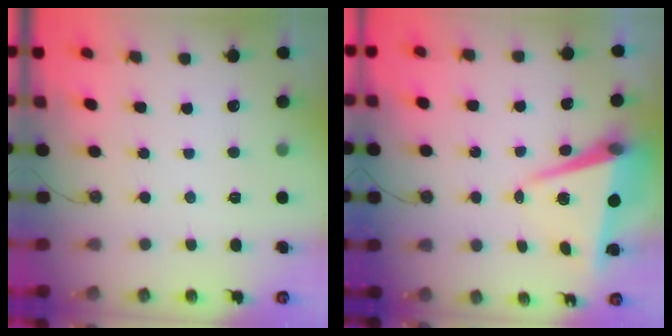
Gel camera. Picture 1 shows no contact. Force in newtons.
{"total": 7.9, "press": 7.6, "slide": 2.0}